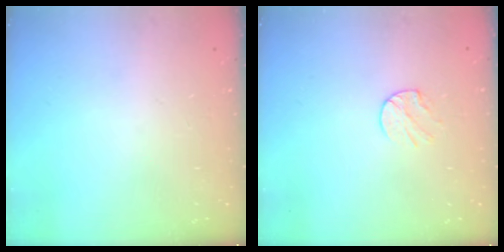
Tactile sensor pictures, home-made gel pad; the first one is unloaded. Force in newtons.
{"total": 6.0, "press": 6.0, "slide": 0.6}